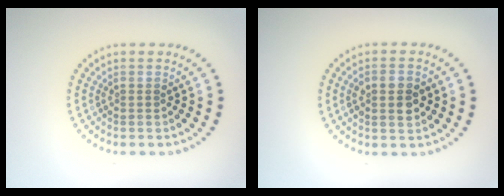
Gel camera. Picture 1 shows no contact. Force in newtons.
{"total": 2.7, "press": 2.7, "slide": 0.2}